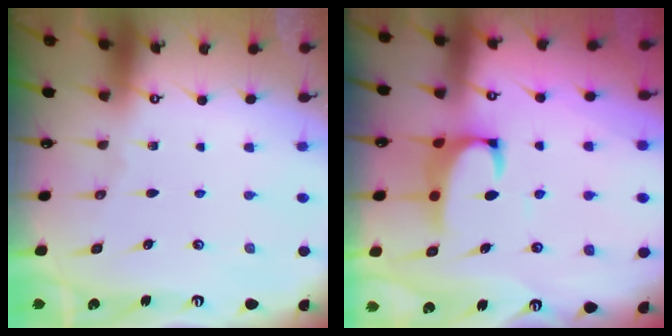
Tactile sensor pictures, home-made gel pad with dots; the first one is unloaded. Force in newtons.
{"total": 2.4, "press": 2.2, "slide": 0.9}